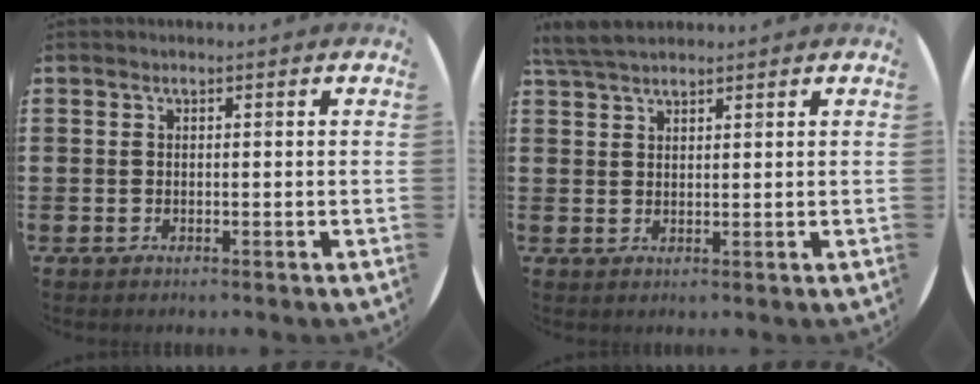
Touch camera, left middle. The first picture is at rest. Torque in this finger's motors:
{"motor_torque": [0.46, -0.41, 0.06, 0.04]}